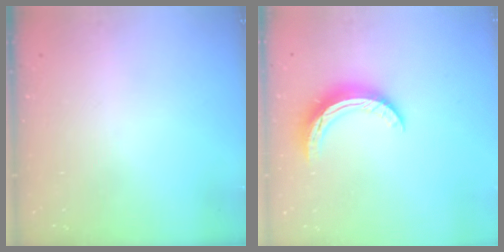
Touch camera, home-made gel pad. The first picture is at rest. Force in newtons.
{"total": 9.9, "press": 9.9, "slide": 0.7}